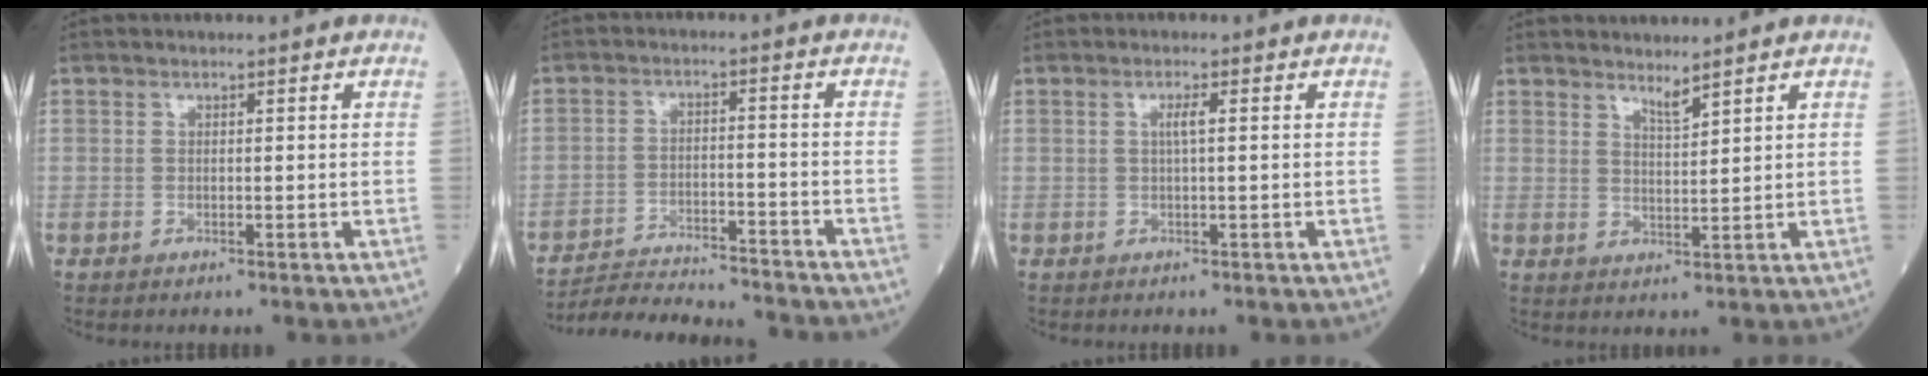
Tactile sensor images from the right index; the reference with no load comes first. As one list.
[{"total": 15.2, "force": [-14.6, 0.6, 4.4], "torque": [-0.066, -0.009, -0.215]}, {"total": 1.6, "force": [0.3, 0.0, 1.6], "torque": [-0.032, 0.002, 0.003]}, {"total": 2.2, "force": [2.0, -0.4, 0.7], "torque": [-0.014, -0.015, 0.040]}]